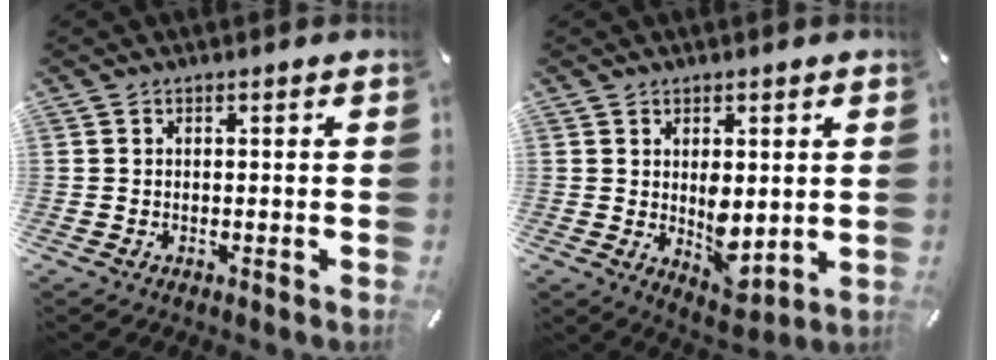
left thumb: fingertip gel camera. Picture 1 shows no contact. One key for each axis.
{"total": 6.8, "fx": 0.6, "fy": 4.0, "fz": 5.5, "tx": -0.076, "ty": -0.006, "tz": 0.011}